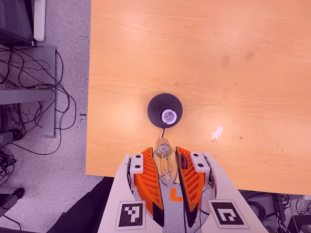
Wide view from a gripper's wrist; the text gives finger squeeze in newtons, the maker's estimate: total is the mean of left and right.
{"total": 20.0, "left": 23.9, "right": 16.1}